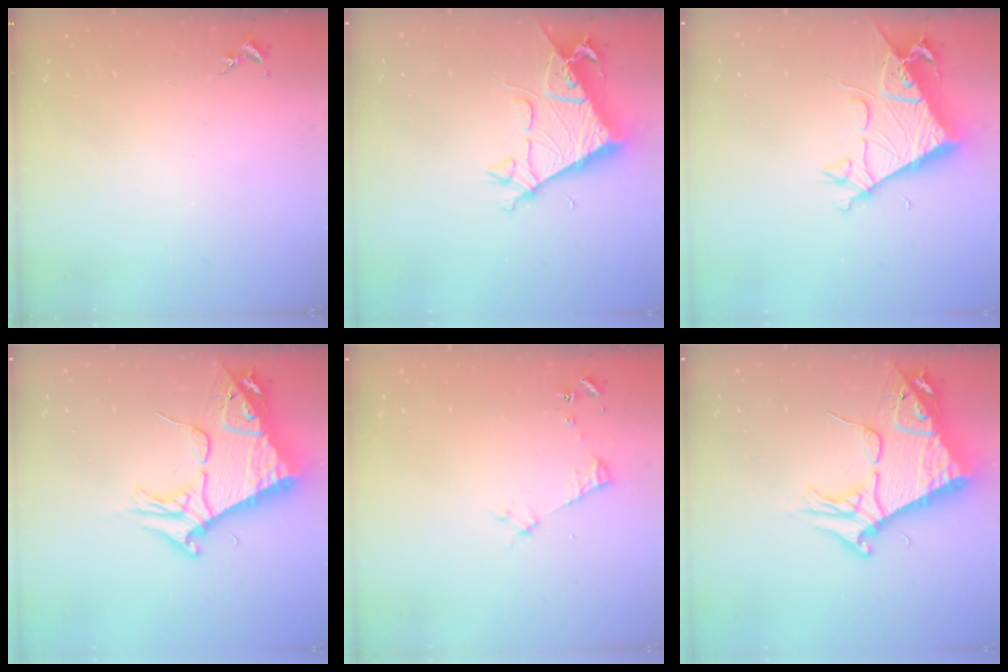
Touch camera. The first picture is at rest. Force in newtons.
{"total": 6.6, "press": 6.6, "slide": 0.7}
{"total": 6.6, "press": 6.6, "slide": 0.7}
{"total": 10.0, "press": 9.9, "slide": 1.3}
{"total": 3.2, "press": 3.2, "slide": 0.4}
{"total": 10.0, "press": 9.9, "slide": 1.3}